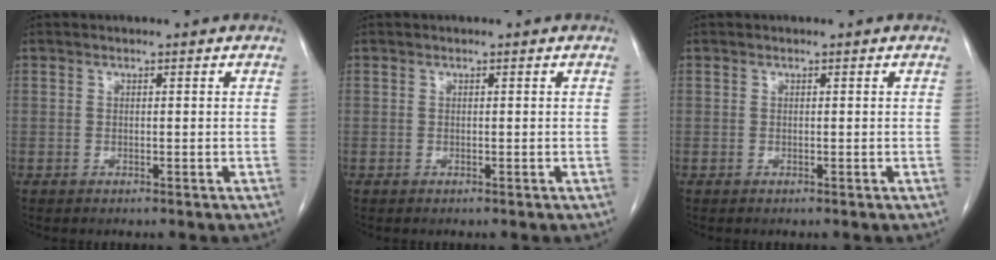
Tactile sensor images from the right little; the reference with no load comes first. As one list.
[{"total": 0.0}, {"total": 0.0}]